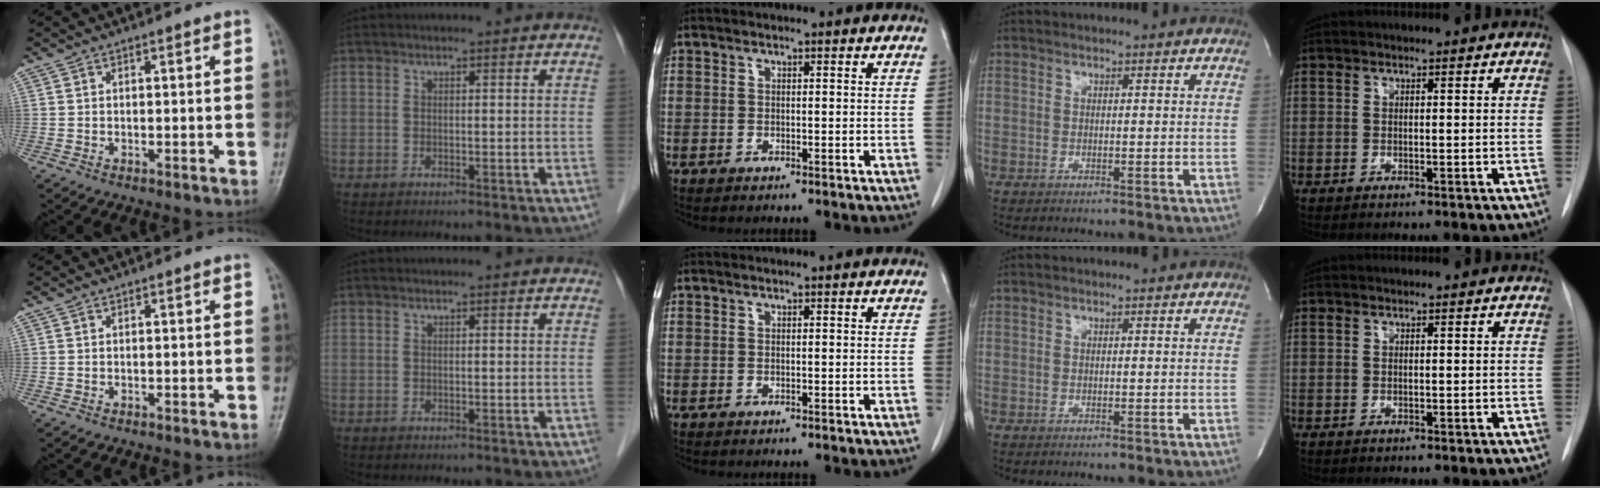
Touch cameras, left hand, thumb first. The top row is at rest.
{}